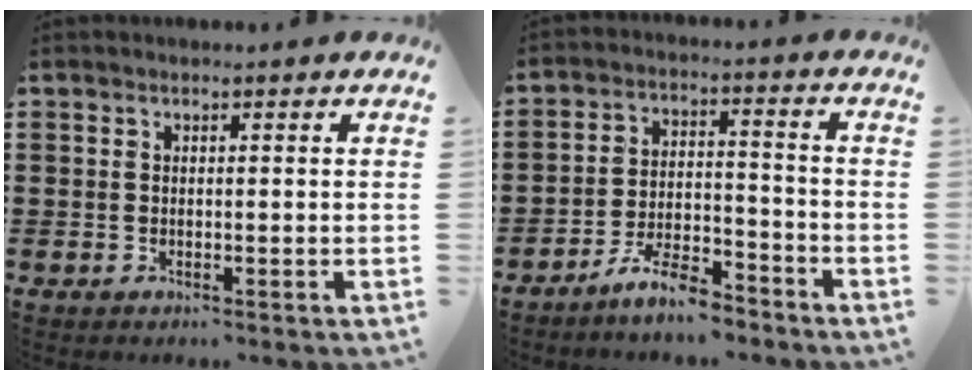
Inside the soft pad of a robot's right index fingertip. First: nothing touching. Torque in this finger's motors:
{"motor_torque": [2.14, 0.00, -0.87, -0.21]}